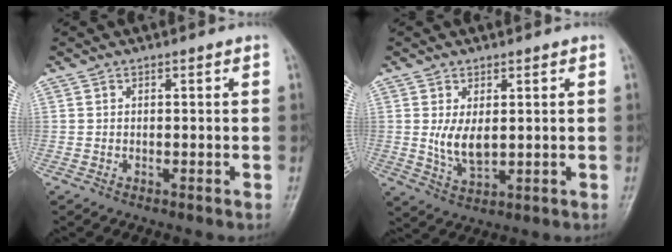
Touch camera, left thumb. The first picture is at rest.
{"total": 5.4, "force": [0.9, 2.8, 4.5], "torque": [-0.075, -0.016, 0.027]}